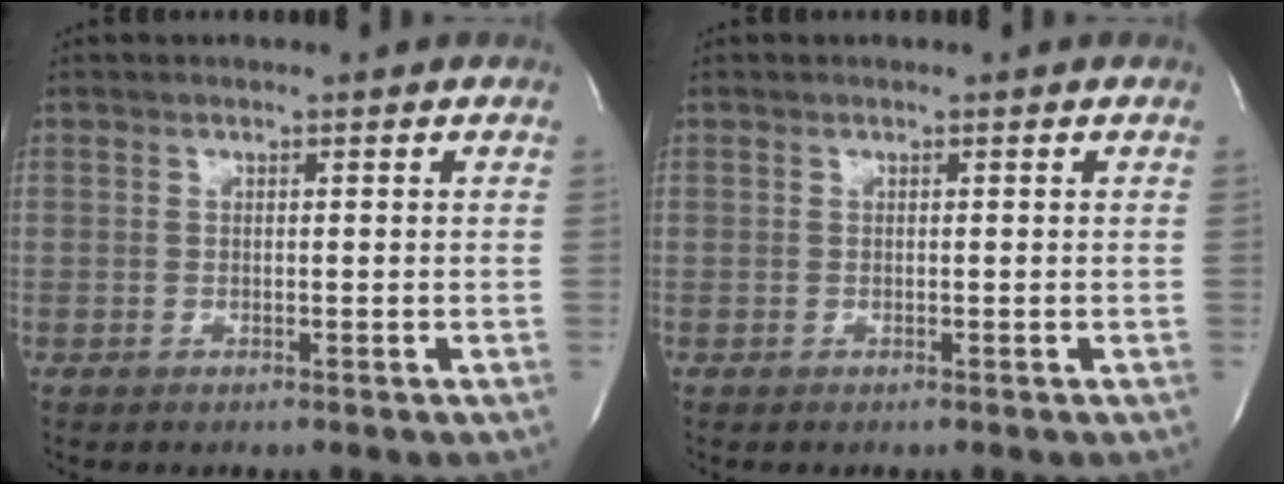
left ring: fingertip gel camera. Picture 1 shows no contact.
{"total": 0.0}